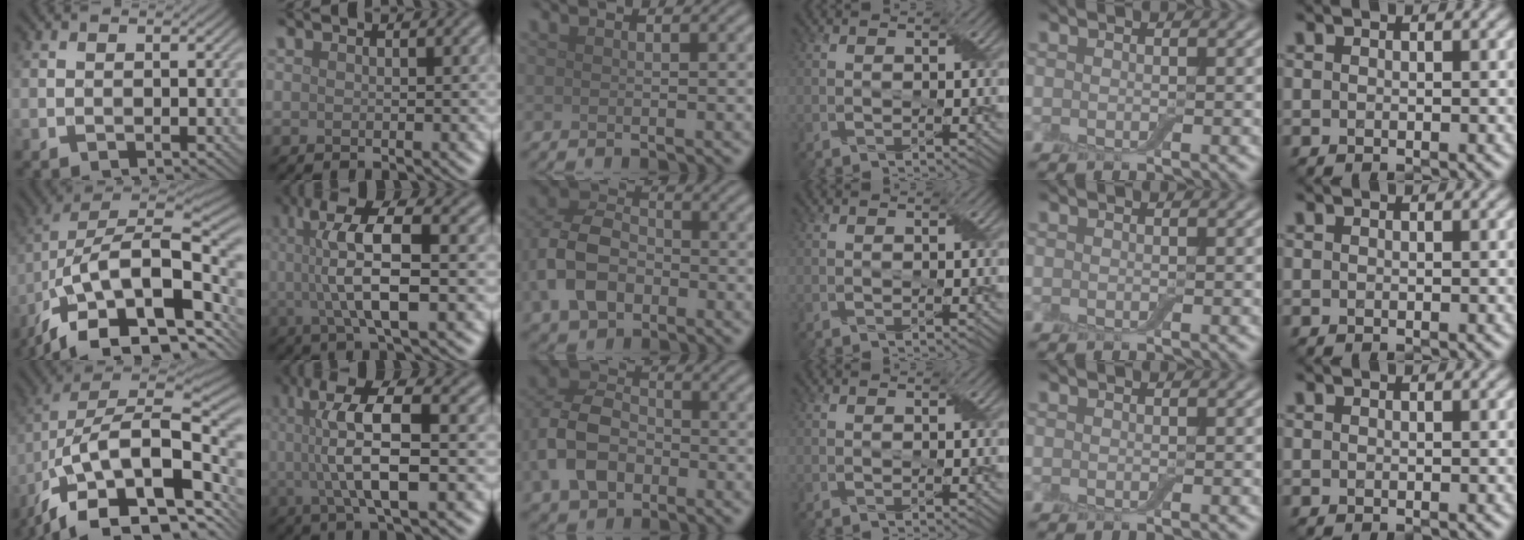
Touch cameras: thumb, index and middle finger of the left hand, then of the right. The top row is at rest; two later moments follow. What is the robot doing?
{"motion": "wrap", "object": "adhesive wrap"}